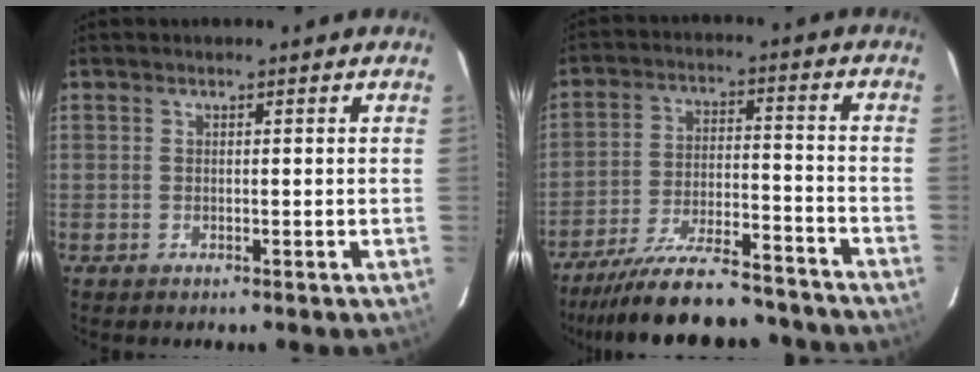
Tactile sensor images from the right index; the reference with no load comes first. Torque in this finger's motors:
{"motor_torque": [1.13, -1.01, 0.81, 0.20]}